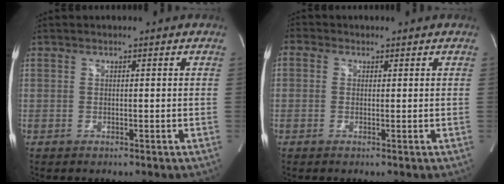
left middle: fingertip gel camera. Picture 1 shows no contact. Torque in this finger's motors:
{"motor_torque": [0.19, -0.35, 0.05, 0.00]}